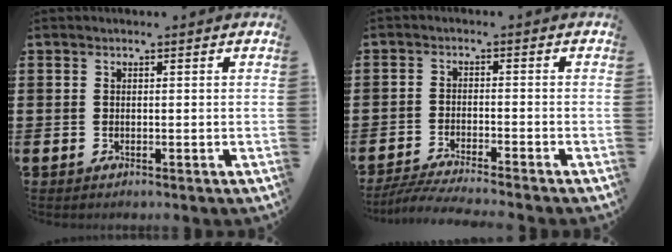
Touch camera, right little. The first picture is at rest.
{"total": 3.4, "force": [-3.2, -0.2, 1.3], "torque": [-0.019, -0.005, -0.060]}